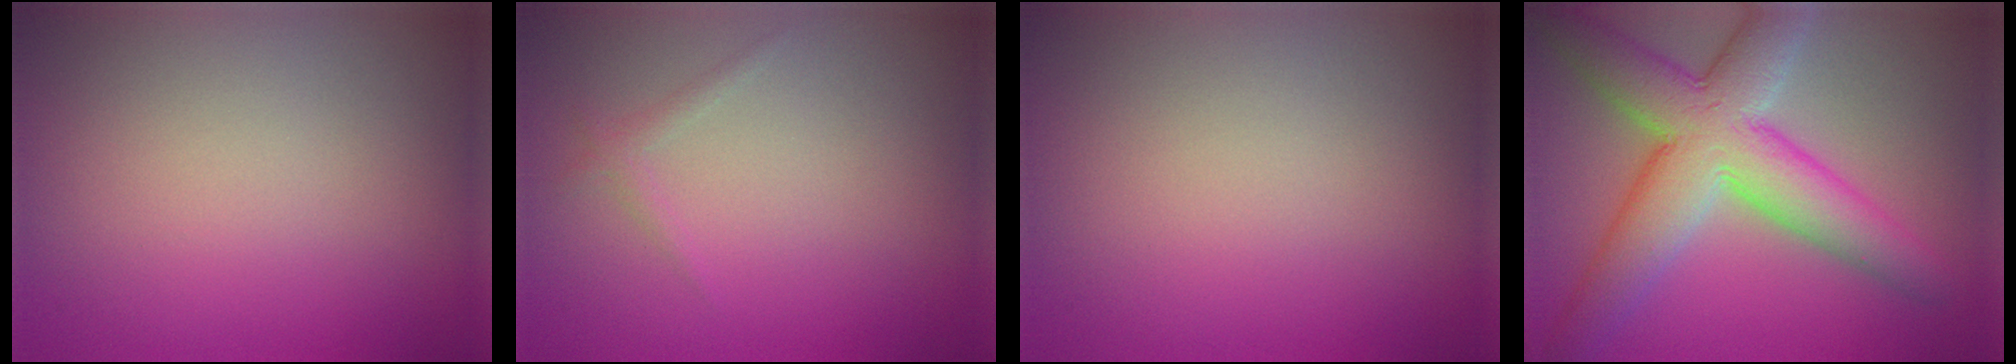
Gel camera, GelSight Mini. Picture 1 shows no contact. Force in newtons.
{"total": 0.9, "press": 0.9, "slide": 0.1}
{"total": 0.0}
{"total": 9.7, "press": 9.7, "slide": 0.3}